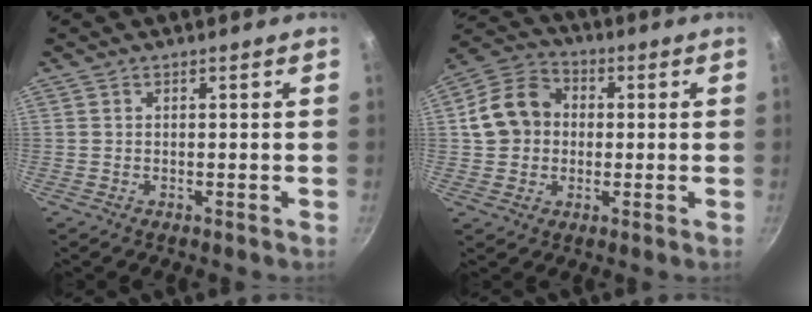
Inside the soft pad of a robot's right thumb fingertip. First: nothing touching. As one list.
[{"total": 11.3, "force": [0.7, 9.6, 6.1], "torque": [-0.078, 0.022, -0.005]}]